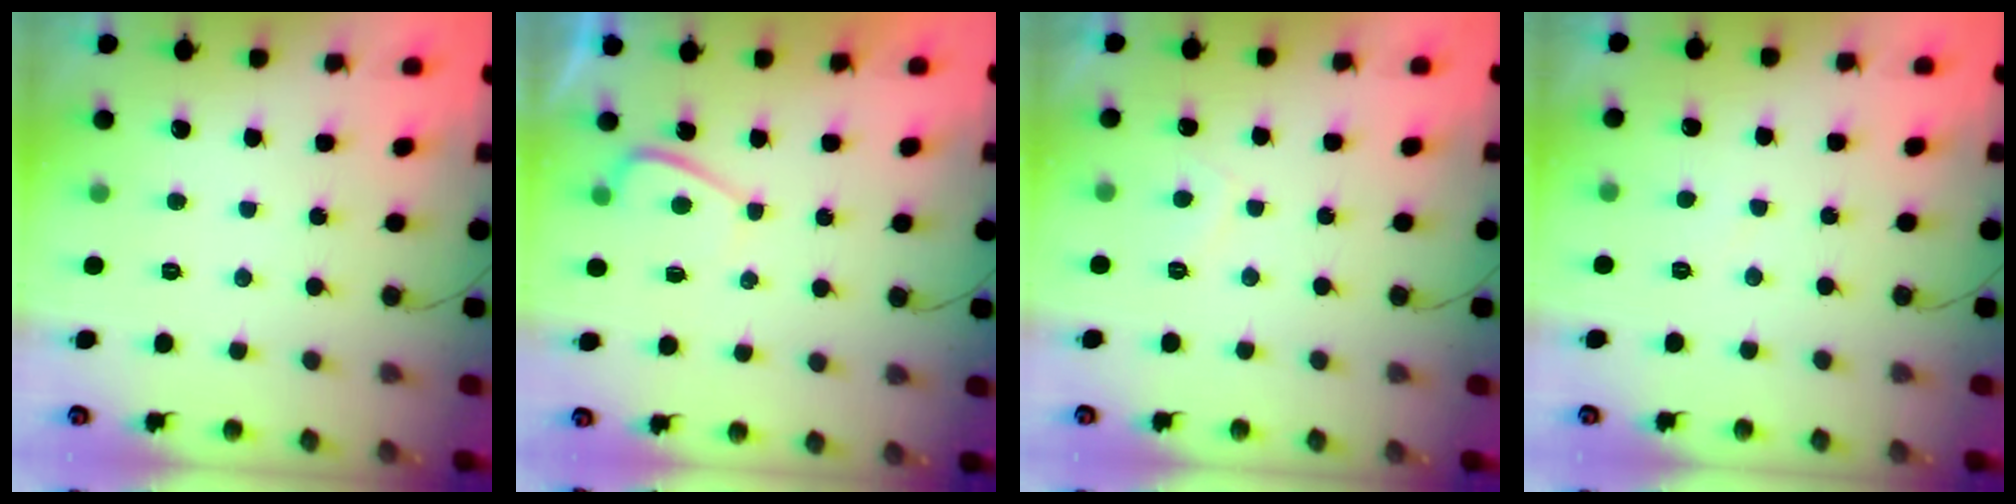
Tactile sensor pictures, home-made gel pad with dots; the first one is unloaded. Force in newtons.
{"total": 2.3, "press": 2.2, "slide": 0.8}
{"total": 1.7, "press": 1.5, "slide": 0.7}
{"total": 2.2, "press": 2.1, "slide": 0.4}